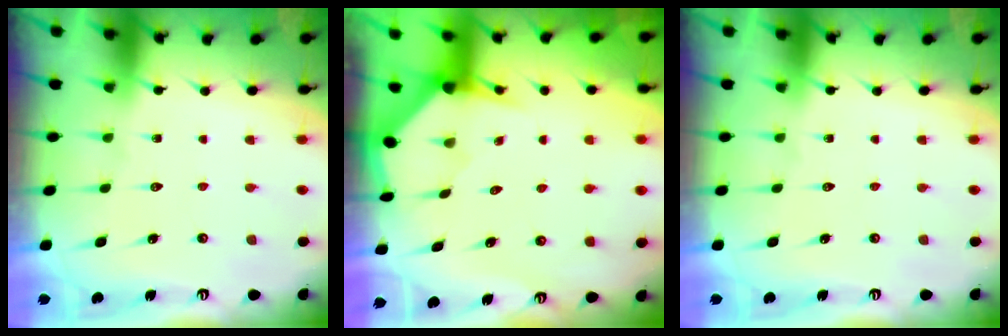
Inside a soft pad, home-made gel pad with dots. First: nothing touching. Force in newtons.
{"total": 3.2, "press": 3.1, "slide": 0.3}
{"total": 0.0}